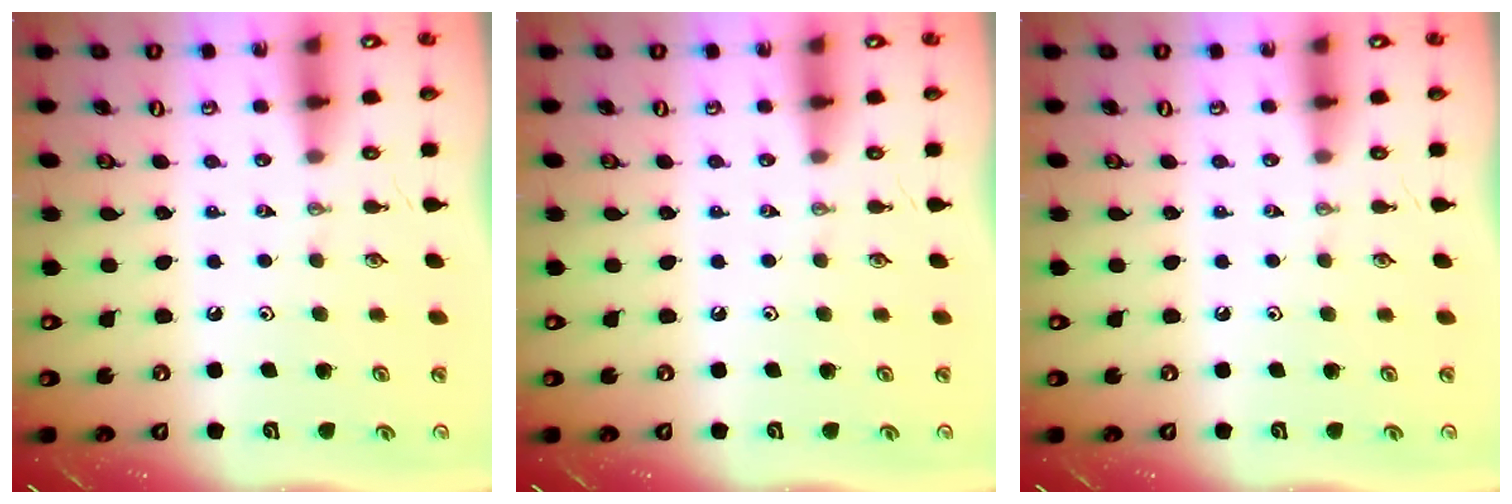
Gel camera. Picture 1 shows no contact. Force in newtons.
{"total": 0.0}
{"total": 0.0}